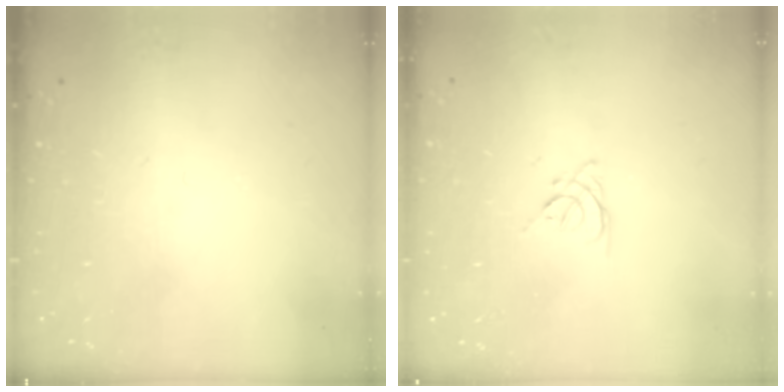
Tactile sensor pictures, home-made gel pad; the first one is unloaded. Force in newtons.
{"total": 3.4, "press": 3.3, "slide": 0.7}